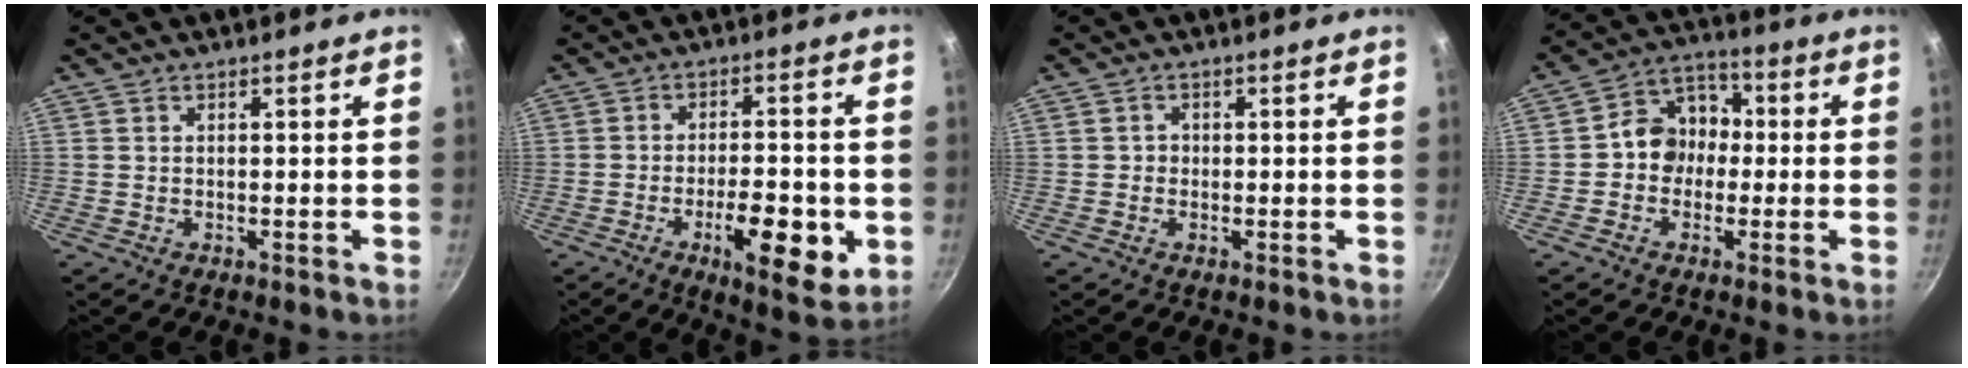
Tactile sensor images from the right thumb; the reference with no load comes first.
{"total": 12.7, "force": [-3.8, 4.6, 11.2], "torque": [-0.144, 0.004, -0.053]}
{"total": 1.2, "force": [-0.2, 1.1, 0.3], "torque": [-0.001, 0.001, -0.006]}
{"total": 8.8, "force": [-0.7, 7.5, 4.5], "torque": [-0.024, 0.031, -0.032]}